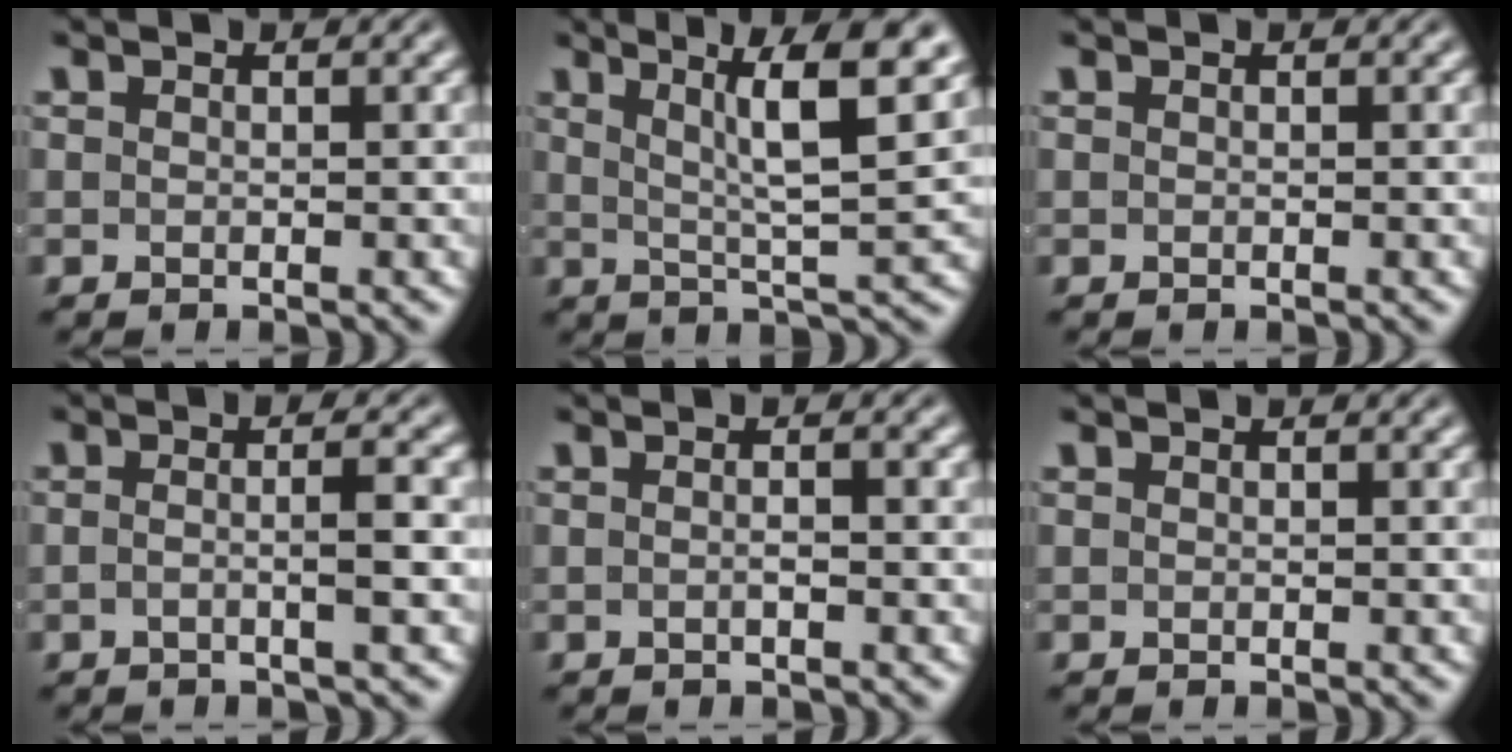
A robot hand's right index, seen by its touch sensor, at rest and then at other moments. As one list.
[{"total": 7.6, "force": [3.4, 1.0, 6.8], "torque": [-0.086, 0.004, 0.055]}, {"total": 0.0}, {"total": 2.5, "force": [-0.6, -0.7, 2.4], "torque": [-0.036, 0.001, -0.011]}, {"total": 1.1, "force": [-0.5, -0.2, 0.9], "torque": [-0.014, 0.001, -0.009]}, {"total": 0.0}]